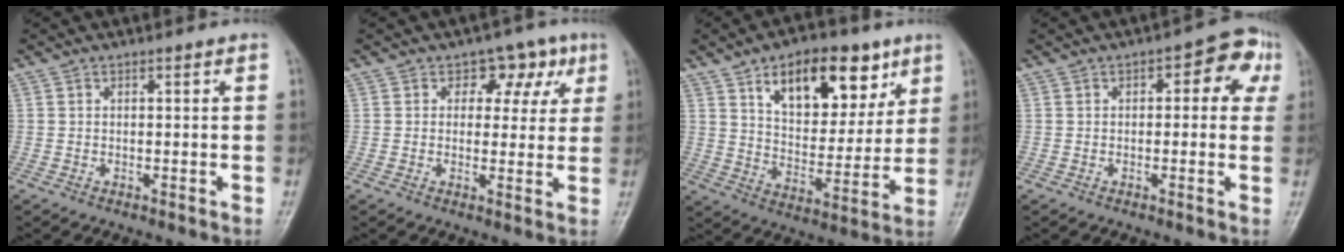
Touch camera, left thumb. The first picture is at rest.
{"total": 6.8, "force": [2.7, 5.0, 3.7], "torque": [0.001, -0.002, 0.027]}
{"total": 17.7, "force": [9.1, 9.5, 11.8], "torque": [-0.124, -0.036, 0.148]}
{"total": 7.4, "force": [1.9, 4.0, 5.9], "torque": [-0.033, 0.021, 0.011]}